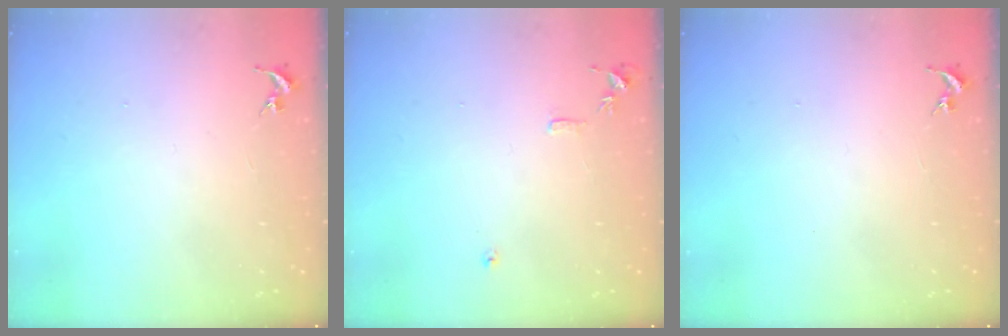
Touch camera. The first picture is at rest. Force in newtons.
{"total": 7.8, "press": 7.8, "slide": 0.8}
{"total": 0.0}